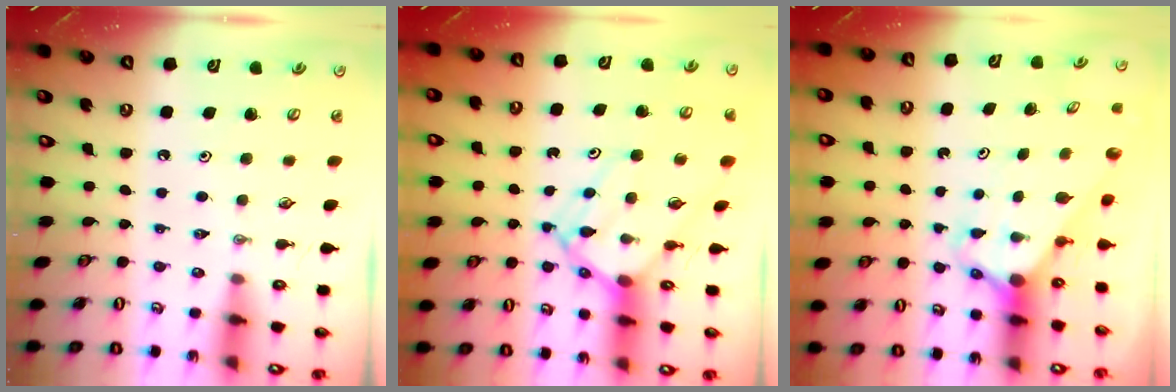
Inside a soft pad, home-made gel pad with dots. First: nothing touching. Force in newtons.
{"total": 8.6, "press": 8.5, "slide": 0.7}
{"total": 2.8, "press": 2.8, "slide": 0.1}